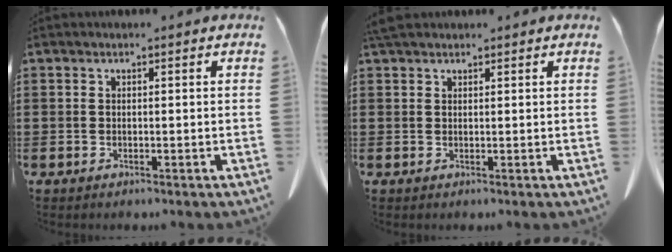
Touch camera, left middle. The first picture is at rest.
{"total": 1.9, "force": [1.6, 0.6, 0.8], "torque": [-0.021, 0.003, 0.032]}